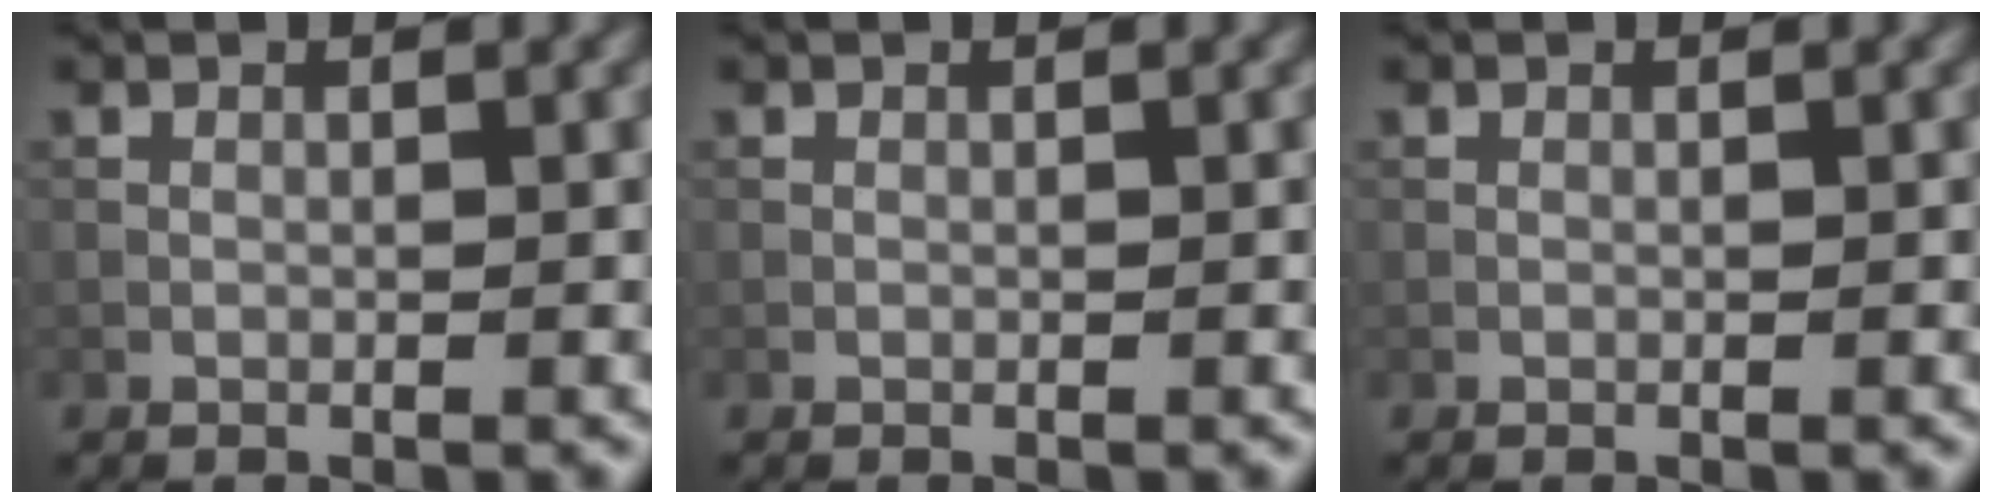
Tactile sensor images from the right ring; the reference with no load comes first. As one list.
[{"total": 0.0}, {"total": 0.0}]